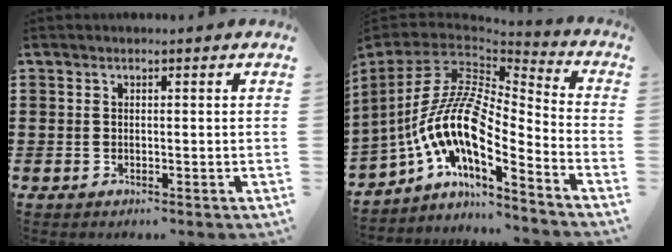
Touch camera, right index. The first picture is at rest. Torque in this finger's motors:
{"motor_torque": [1.60, -0.54, 1.05, 0.21]}